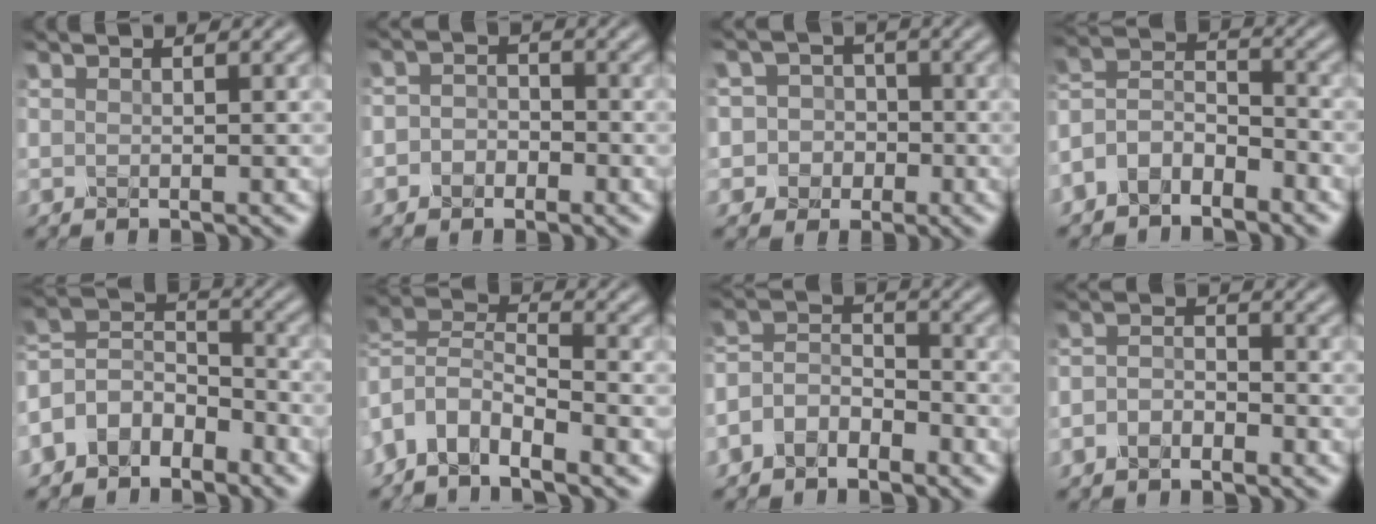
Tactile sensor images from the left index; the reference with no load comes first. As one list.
[{"total": 2.1, "force": [-1.0, 1.7, 0.9], "torque": [-0.008, 0.002, -0.029]}, {"total": 5.1, "force": [-1.3, 4.9, 0.7], "torque": [0.010, 0.014, -0.050]}, {"total": 4.9, "force": [-3.4, 2.5, 2.4], "torque": [-0.048, 0.008, -0.078]}, {"total": 6.0, "force": [-3.9, 3.7, 2.7], "torque": [-0.047, 0.005, -0.091]}, {"total": 6.0, "force": [-3.6, 3.0, 3.7], "torque": [-0.067, 0.004, -0.083]}, {"total": 4.0, "force": [-2.7, 2.3, 1.8], "torque": [-0.037, 0.009, -0.062]}, {"total": 2.2, "force": [-1.3, 1.2, 1.4], "torque": [-0.028, 0.004, -0.030]}]